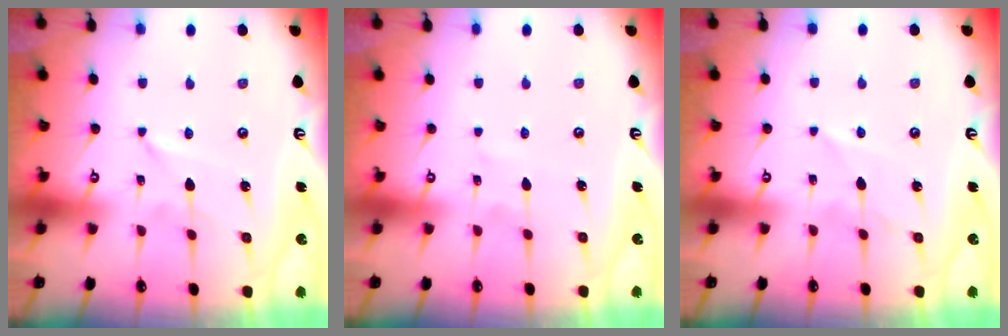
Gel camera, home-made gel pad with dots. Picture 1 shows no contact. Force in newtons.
{"total": 2.2, "press": 2.1, "slide": 0.3}
{"total": 4.4, "press": 4.4, "slide": 0.5}